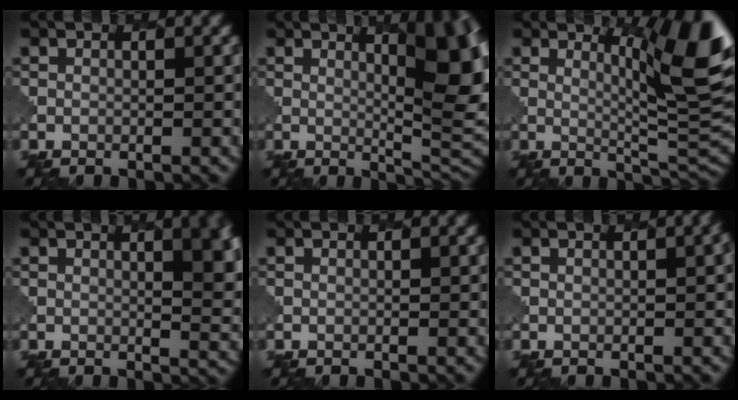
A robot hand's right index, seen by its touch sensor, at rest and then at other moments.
{"total": 10.2, "force": [2.4, 2.8, 9.5], "torque": [-0.103, 0.007, 0.032]}
{"total": 9.1, "force": [3.5, 1.7, 8.2], "torque": [-0.116, -0.002, 0.055]}
{"total": 8.2, "force": [2.4, 3.4, 7.0], "torque": [-0.043, 0.008, 0.023]}
{"total": 0.0}
{"total": 2.2, "force": [0.1, 0.8, 2.1], "torque": [-0.010, 0.007, 0.003]}